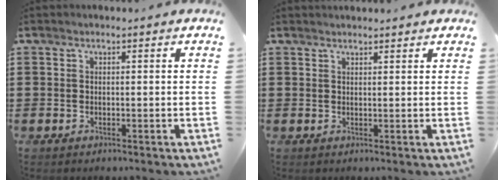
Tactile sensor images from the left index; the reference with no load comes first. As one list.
[{"total": 1.2, "force": [1.2, 0.2, 0.2], "torque": [-0.006, 0.000, 0.023]}]